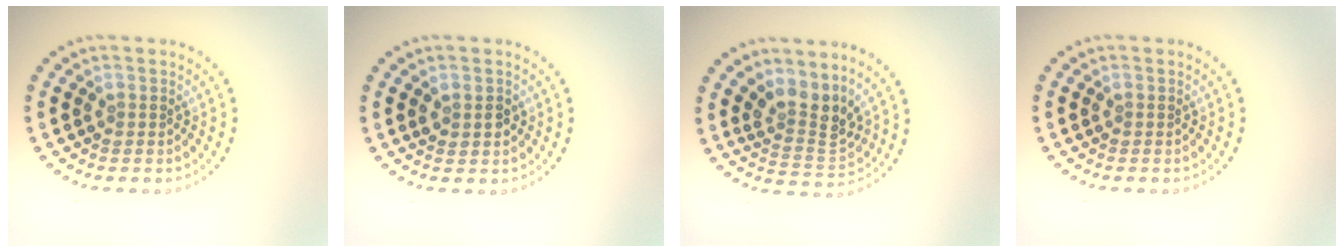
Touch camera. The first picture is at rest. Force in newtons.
{"total": 1.4, "press": 1.4, "slide": 0.3}
{"total": 3.3, "press": 2.2, "slide": 2.4}
{"total": 0.0}